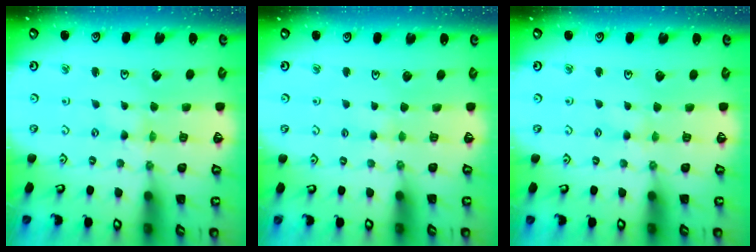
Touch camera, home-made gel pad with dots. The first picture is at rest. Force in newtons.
{"total": 3.4, "press": 3.4, "slide": 0.4}
{"total": 1.8, "press": 1.8, "slide": 0.4}